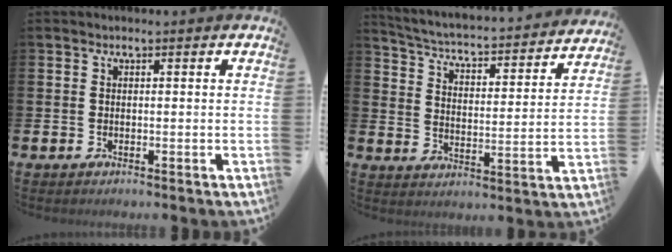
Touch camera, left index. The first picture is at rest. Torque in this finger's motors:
{"motor_torque": [-0.40, -0.54, -0.25, 0.14]}